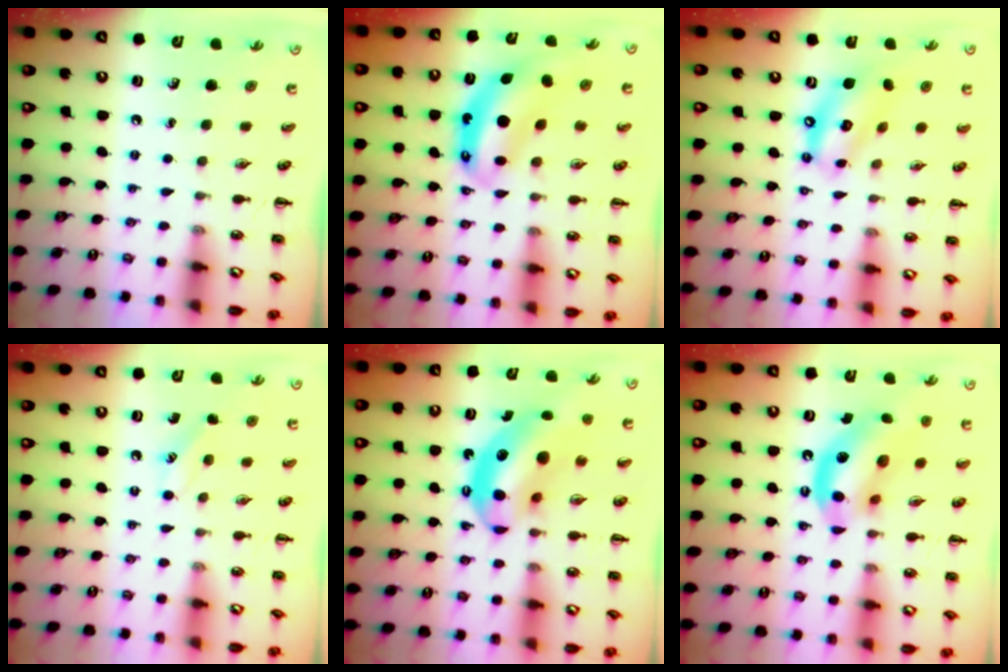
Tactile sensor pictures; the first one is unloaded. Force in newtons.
{"total": 8.6, "press": 8.3, "slide": 2.2}
{"total": 12.3, "press": 11.9, "slide": 3.1}
{"total": 7.2, "press": 6.9, "slide": 1.8}
{"total": 13.2, "press": 12.7, "slide": 3.7}
{"total": 14.8, "press": 14.5, "slide": 3.2}